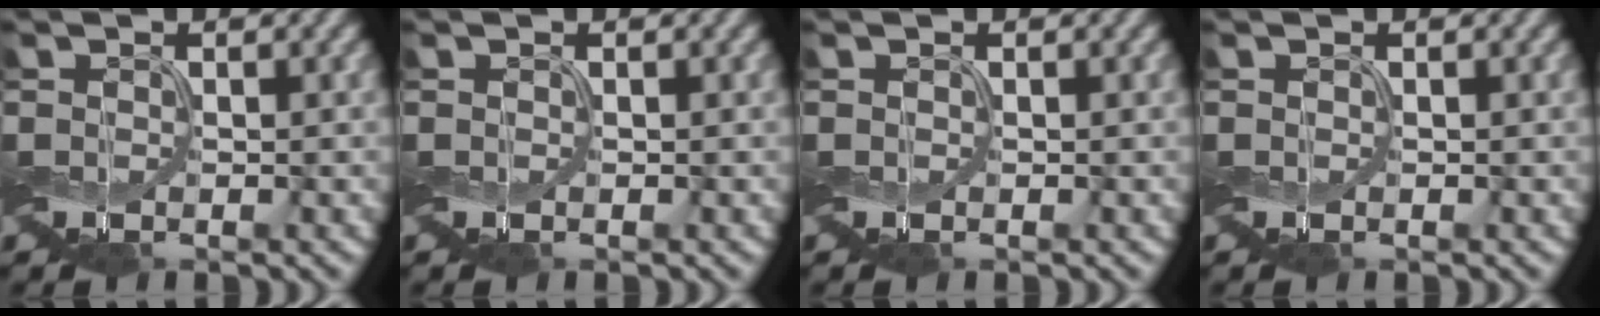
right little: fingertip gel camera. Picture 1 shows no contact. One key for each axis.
{"total": 0.0}
{"total": 0.0}
{"total": 0.0}